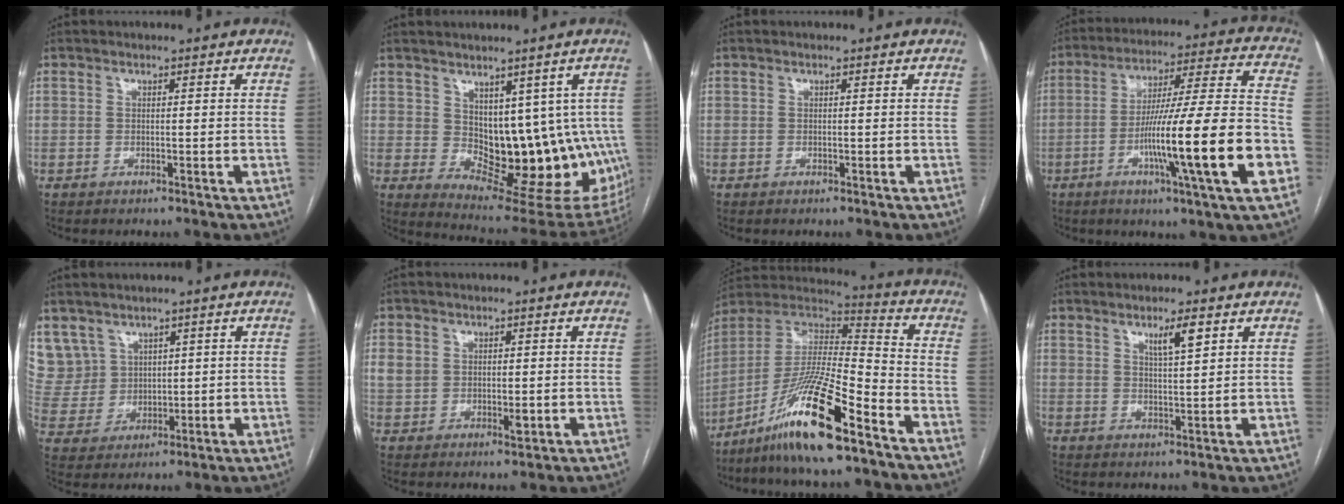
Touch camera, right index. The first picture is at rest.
{"total": 14.5, "force": [0.9, 8.6, 11.7], "torque": [-0.127, -0.002, 0.035]}
{"total": 0.0}
{"total": 21.7, "force": [-6.7, 0.1, 20.6], "torque": [-0.302, -0.007, -0.109]}
{"total": 9.7, "force": [5.4, 8.0, 0.8], "torque": [-0.035, 0.036, 0.131]}
{"total": 4.8, "force": [0.6, 3.8, 2.9], "torque": [-0.049, 0.004, 0.016]}
{"total": 17.6, "force": [-11.2, 1.3, 13.6], "torque": [-0.275, -0.015, -0.206]}
{"total": 4.0, "force": [2.3, 0.4, 3.3], "torque": [-0.057, -0.004, 0.040]}